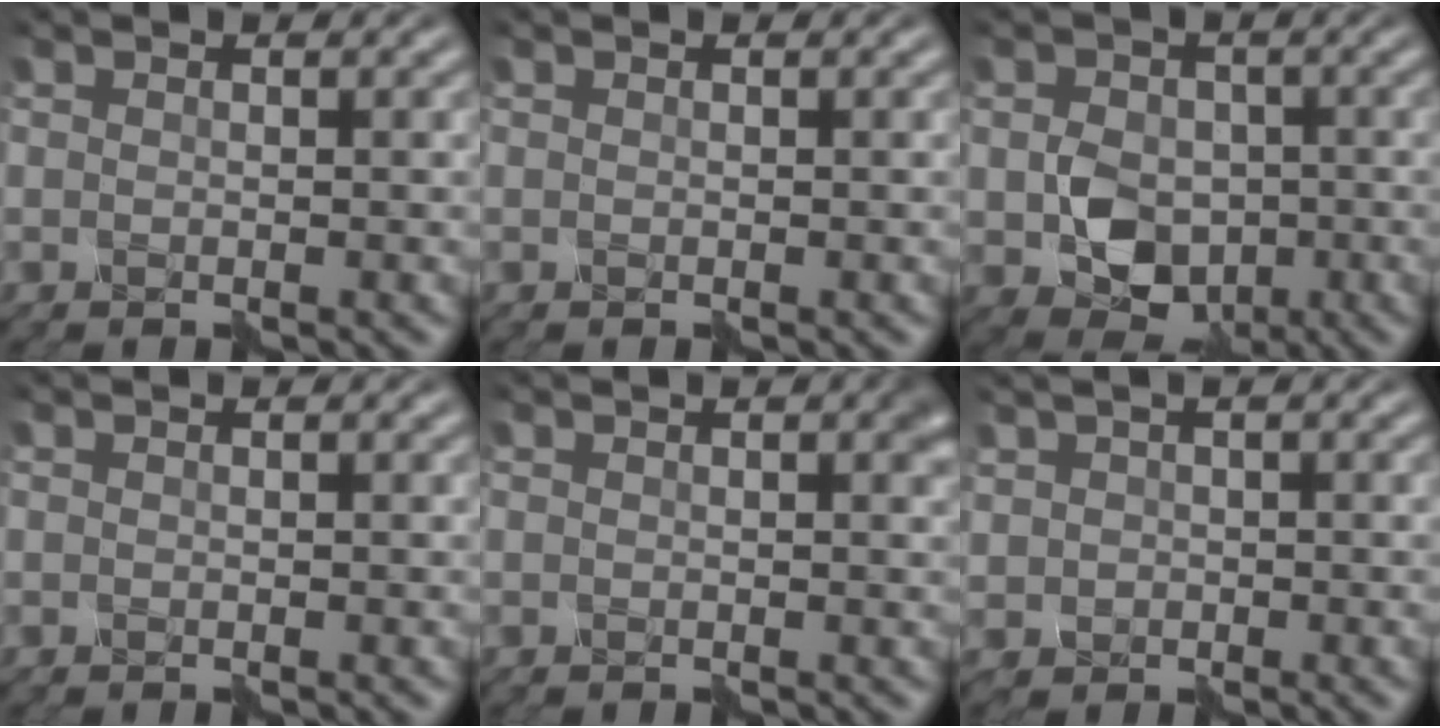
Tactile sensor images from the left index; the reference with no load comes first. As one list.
[{"total": 0.0}, {"total": 4.3, "force": [-1.2, 3.4, 2.3], "torque": [-0.048, 0.001, -0.013]}, {"total": 0.0}, {"total": 0.7, "force": [0.0, 0.0, 0.7], "torque": [-0.012, 0.008, 0.003]}, {"total": 1.1, "force": [0.0, 0.9, -0.7], "torque": [0.016, 0.003, 0.008]}]